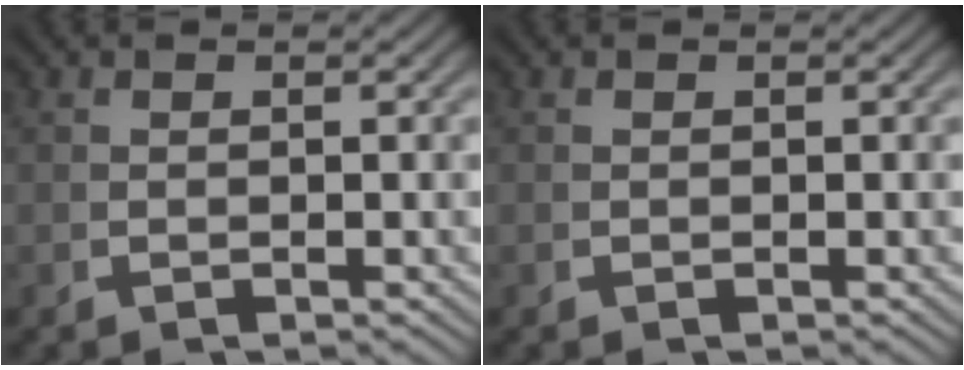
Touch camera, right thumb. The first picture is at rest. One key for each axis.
{"total": 0.0}